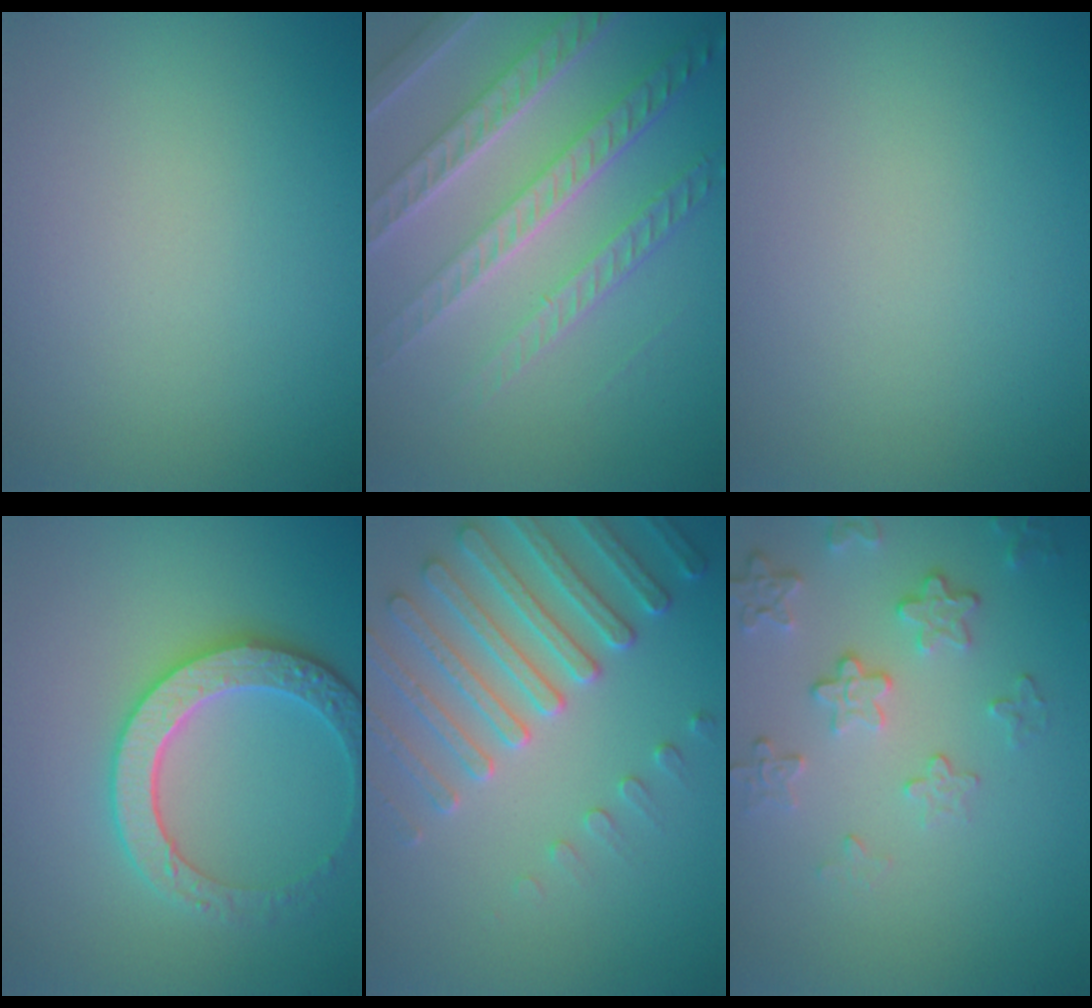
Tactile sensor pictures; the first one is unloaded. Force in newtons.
{"total": 7.4, "press": 5.3, "slide": 5.2}
{"total": 0.0}
{"total": 4.3, "press": 4.1, "slide": 1.5}
{"total": 5.1, "press": 4.9, "slide": 1.3}
{"total": 4.0, "press": 3.1, "slide": 2.6}